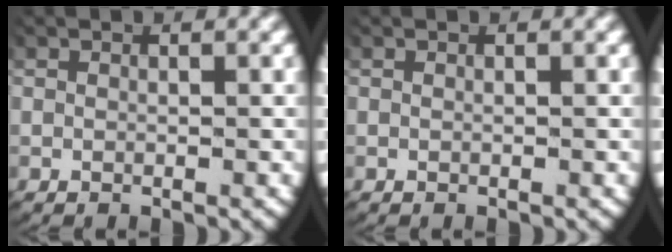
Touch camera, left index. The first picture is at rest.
{"total": 0.0}